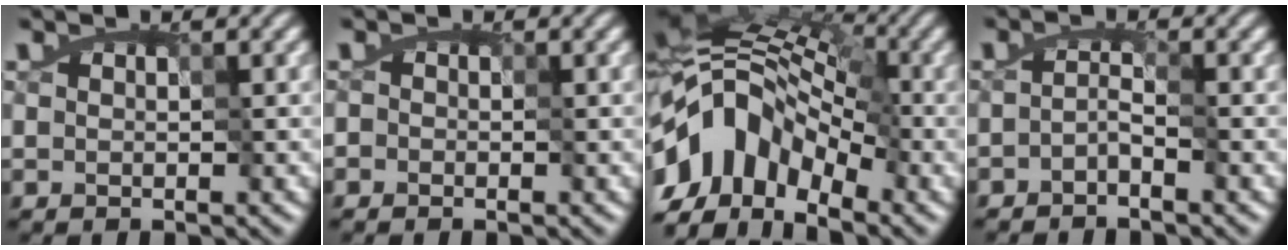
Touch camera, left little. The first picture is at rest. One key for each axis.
{"total": 1.1, "fx": -0.1, "fy": 1.0, "fz": 0.4, "tx": -0.012, "ty": 0.001, "tz": -0.003}
{"total": 11.5, "fx": -6.2, "fy": 6.7, "fz": 7.0, "tx": -0.114, "ty": 0.003, "tz": -0.126}
{"total": 1.9, "fx": -1.9, "fy": -0.3, "fz": 0.1, "tx": 0.000, "ty": -0.001, "tz": -0.033}